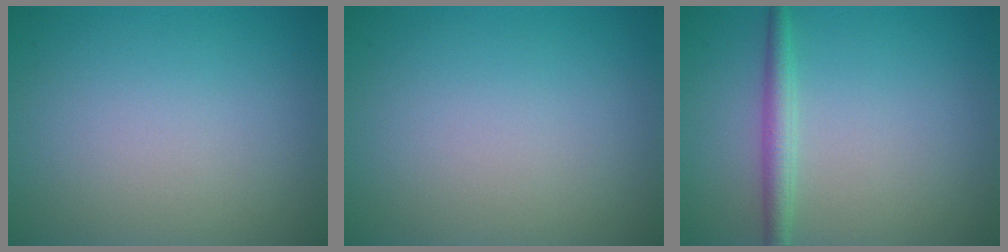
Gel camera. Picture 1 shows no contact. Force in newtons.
{"total": 0.0}
{"total": 2.1, "press": 2.1, "slide": 0.0}